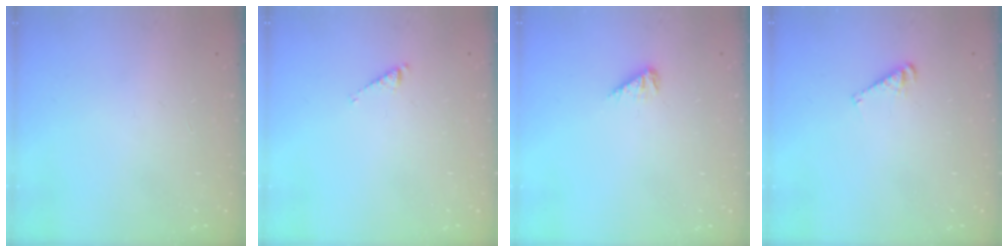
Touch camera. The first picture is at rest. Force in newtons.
{"total": 2.7, "press": 2.7, "slide": 0.4}
{"total": 3.3, "press": 3.3, "slide": 0.6}
{"total": 4.9, "press": 4.8, "slide": 0.6}